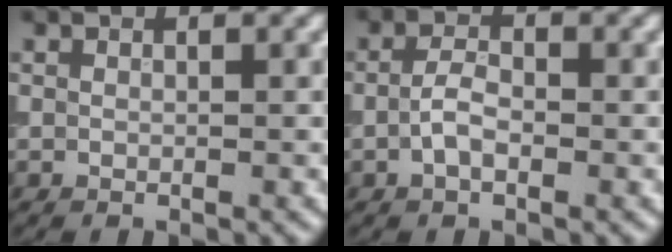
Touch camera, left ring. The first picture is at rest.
{"total": 2.4, "force": [-0.7, 1.2, 2.0], "torque": [-0.042, 0.003, -0.019]}